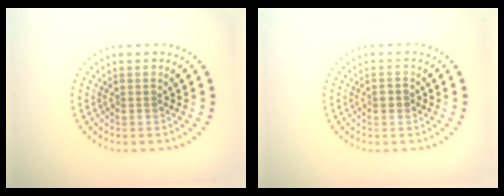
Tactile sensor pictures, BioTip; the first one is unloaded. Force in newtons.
{"total": 1.1, "press": 1.1, "slide": 0.2}